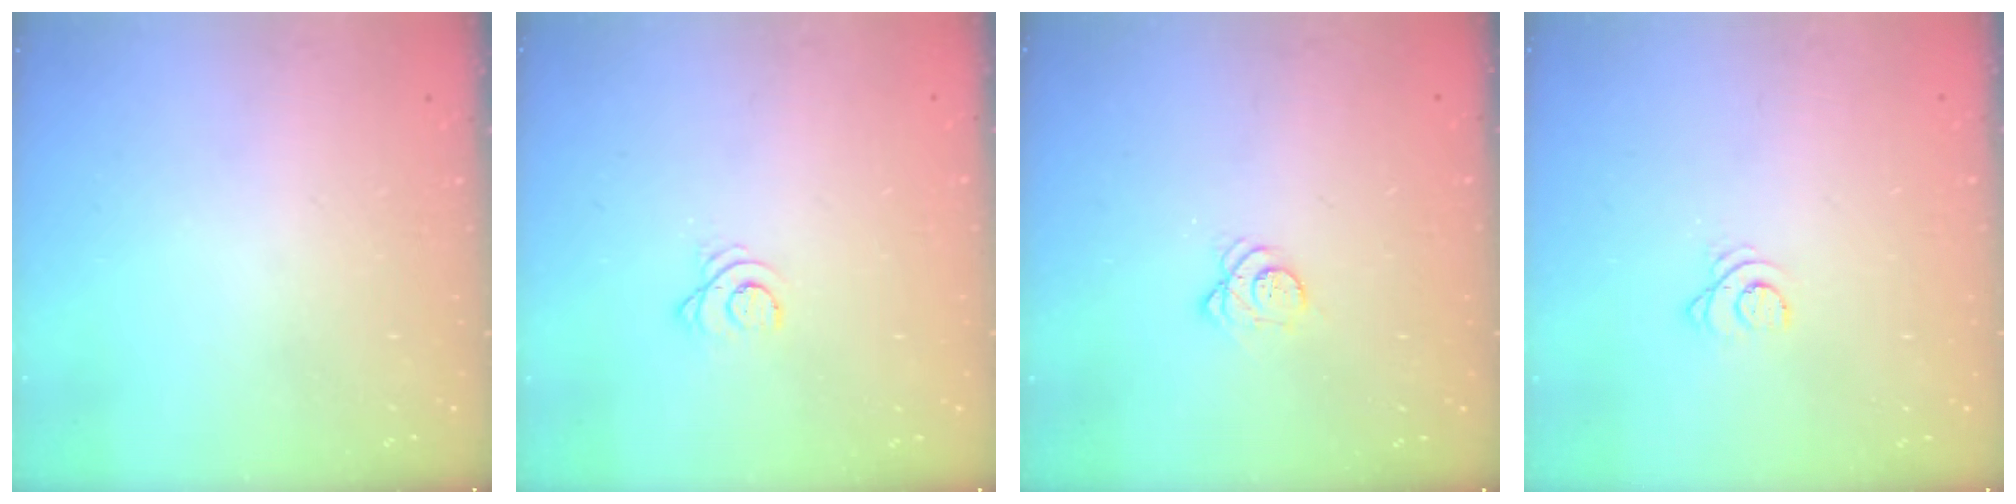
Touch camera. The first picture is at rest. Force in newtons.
{"total": 2.7, "press": 2.7, "slide": 0.3}
{"total": 4.3, "press": 4.3, "slide": 0.3}
{"total": 2.4, "press": 2.4, "slide": 0.3}